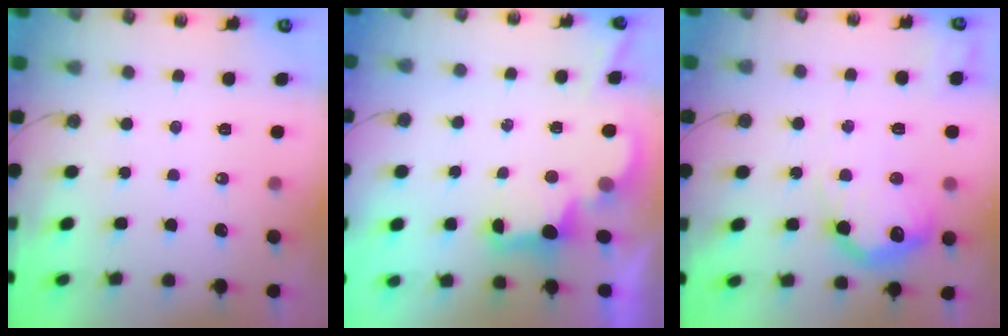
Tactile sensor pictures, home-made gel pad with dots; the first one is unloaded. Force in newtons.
{"total": 2.7, "press": 2.6, "slide": 0.9}
{"total": 18.7, "press": 18.7, "slide": 1.7}